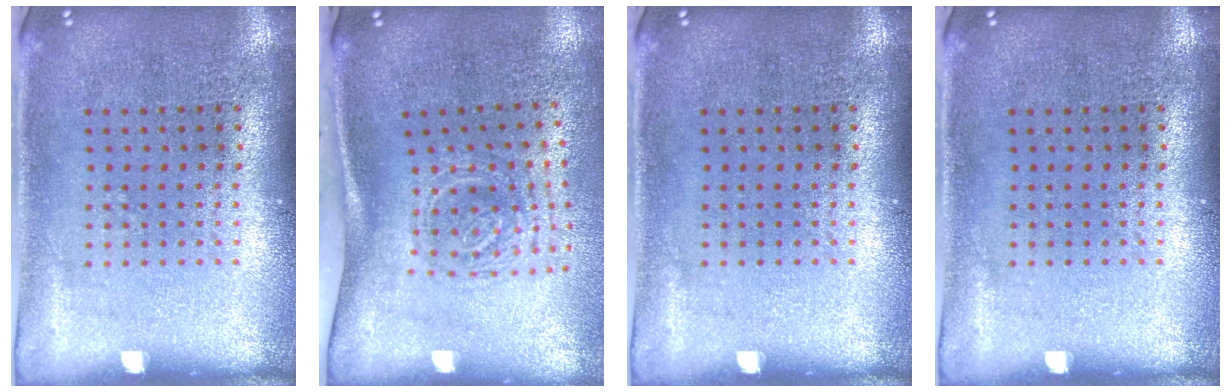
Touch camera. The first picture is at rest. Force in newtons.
{"total": 1.9, "press": 1.3, "slide": 1.4}
{"total": 0.0}
{"total": 0.0}